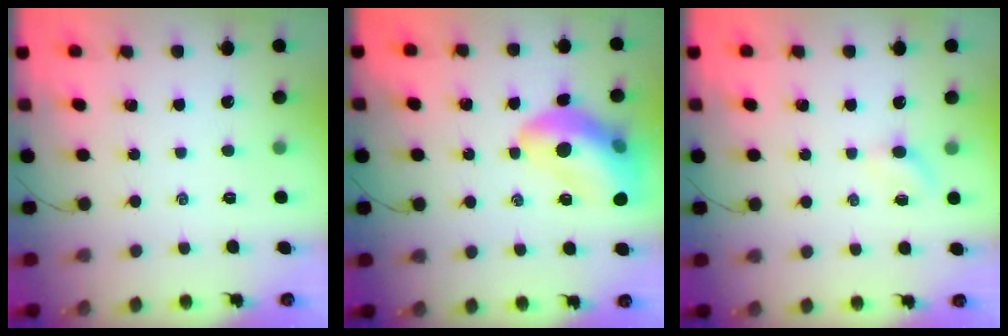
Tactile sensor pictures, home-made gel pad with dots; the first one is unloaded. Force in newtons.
{"total": 15.1, "press": 14.7, "slide": 3.5}
{"total": 2.1, "press": 2.0, "slide": 0.7}